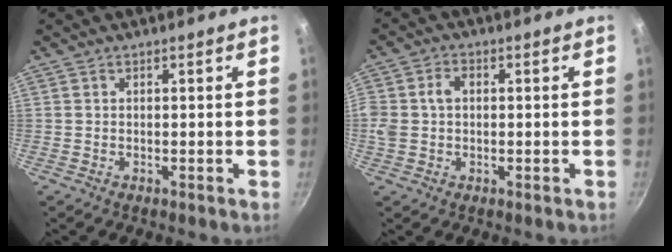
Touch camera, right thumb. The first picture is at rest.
{"total": 5.8, "force": [0.2, 4.5, 3.7], "torque": [-0.070, 0.018, -0.003]}